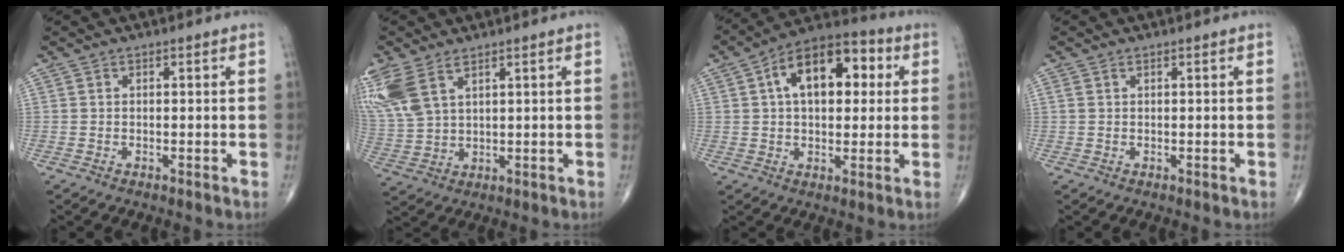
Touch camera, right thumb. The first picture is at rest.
{"total": 12.2, "force": [6.2, 6.3, 8.3], "torque": [-0.213, -0.006, 0.137]}
{"total": 15.5, "force": [3.6, 8.8, 12.3], "torque": [-0.164, 0.026, 0.049]}
{"total": 0.7, "force": [0.4, 0.3, 0.5], "torque": [-0.016, 0.011, 0.011]}